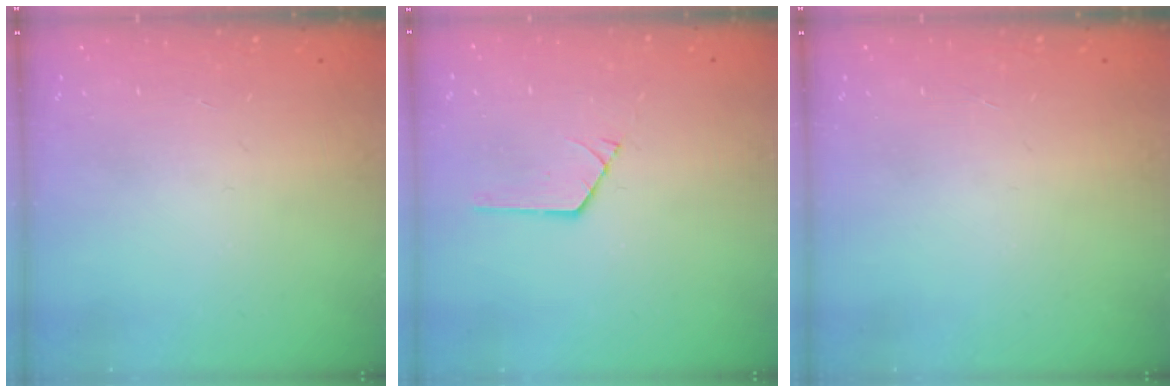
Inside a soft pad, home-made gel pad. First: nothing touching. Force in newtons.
{"total": 1.1, "press": 1.0, "slide": 0.1}
{"total": 0.0}